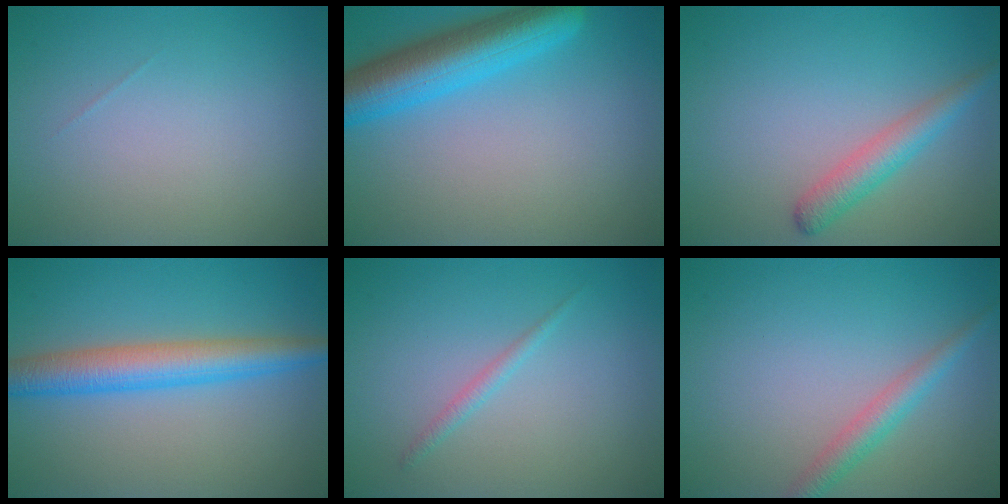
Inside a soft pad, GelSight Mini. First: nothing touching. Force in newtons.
{"total": 7.0, "press": 7.0, "slide": 0.3}
{"total": 2.8, "press": 2.8, "slide": 0.1}
{"total": 5.2, "press": 5.2, "slide": 0.2}
{"total": 1.0, "press": 1.0, "slide": 0.1}
{"total": 2.3, "press": 2.3, "slide": 0.1}